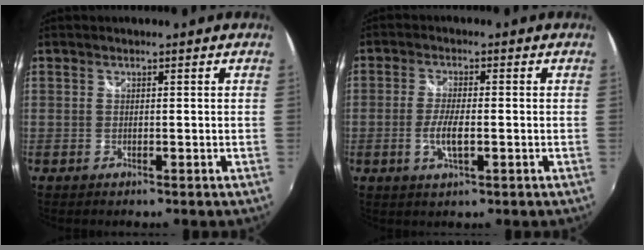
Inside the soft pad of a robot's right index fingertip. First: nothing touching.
{"total": 5.0, "force": [-1.4, 1.3, 4.6], "torque": [-0.095, -0.006, -0.026]}